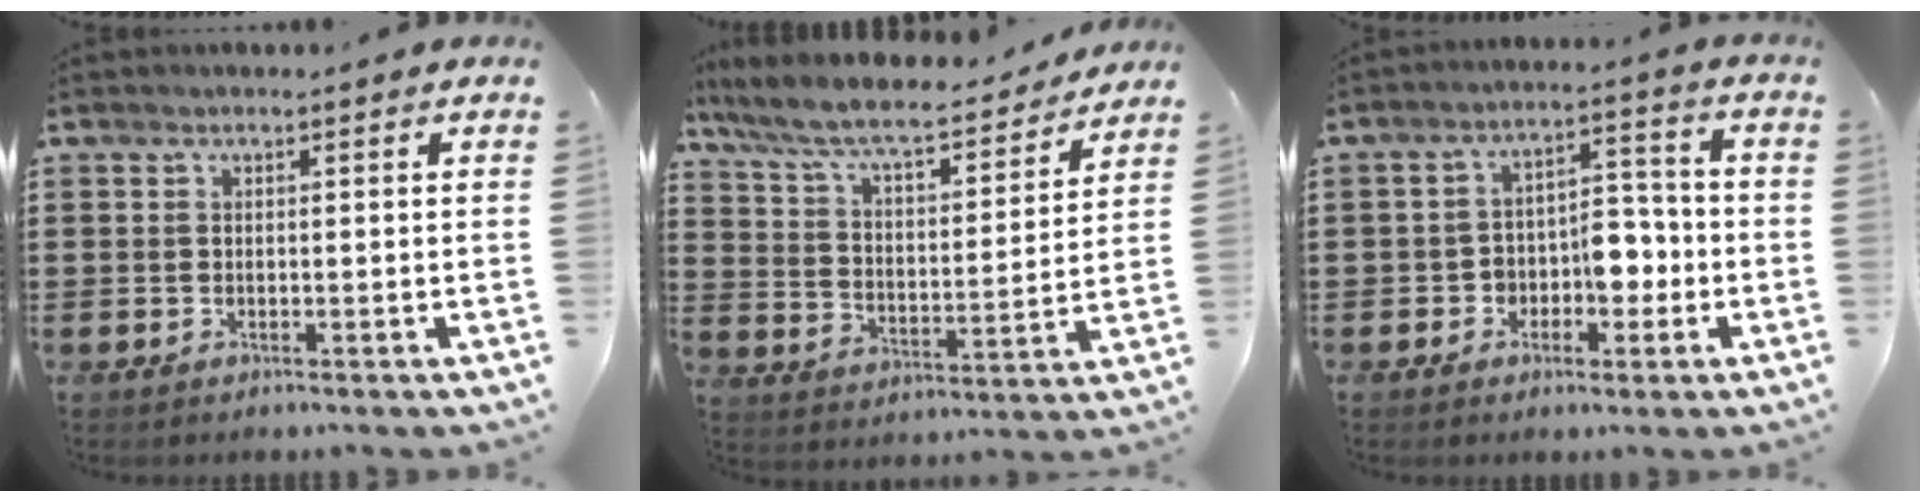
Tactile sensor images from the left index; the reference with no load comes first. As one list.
[{"total": 8.3, "force": [7.4, 1.1, 3.6], "torque": [-0.101, -0.044, 0.123]}, {"total": 6.1, "force": [-2.2, 4.1, 3.9], "torque": [-0.065, 0.011, -0.044]}]